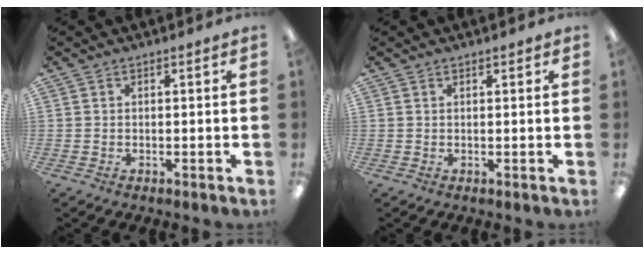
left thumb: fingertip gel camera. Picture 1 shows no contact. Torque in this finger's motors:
{"motor_torque": [-0.11, -0.11, -0.11, 0.10, -0.05]}